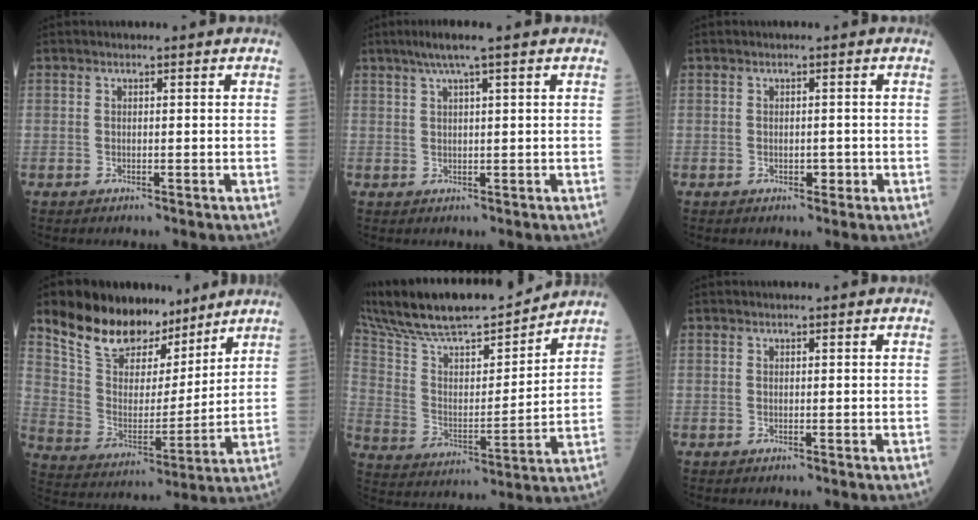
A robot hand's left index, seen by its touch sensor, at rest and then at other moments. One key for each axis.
{"total": 4.5, "fx": 3.0, "fy": -0.4, "fz": 3.3, "tx": -0.066, "ty": 0.016, "tz": 0.055}
{"total": 1.3, "fx": -0.5, "fy": 0.9, "fz": 0.8, "tx": -0.008, "ty": 0.003, "tz": -0.006}
{"total": 15.2, "fx": 12.1, "fy": 7.0, "fz": 6.0, "tx": -0.110, "ty": 0.015, "tz": 0.222}
{"total": 22.2, "fx": 19.6, "fy": 3.6, "fz": 9.8, "tx": -0.186, "ty": 0.019, "tz": 0.329}
{"total": 0.0}